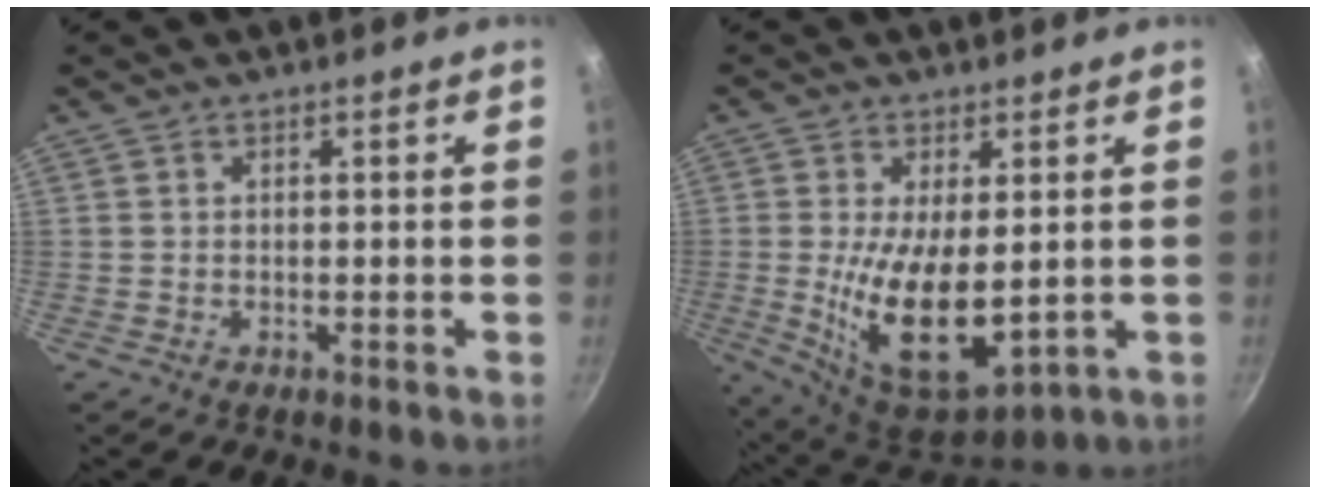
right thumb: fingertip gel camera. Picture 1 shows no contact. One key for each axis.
{"total": 15.0, "fx": -0.6, "fy": 7.1, "fz": 13.2, "tx": -0.224, "ty": -0.022, "tz": 0.009}